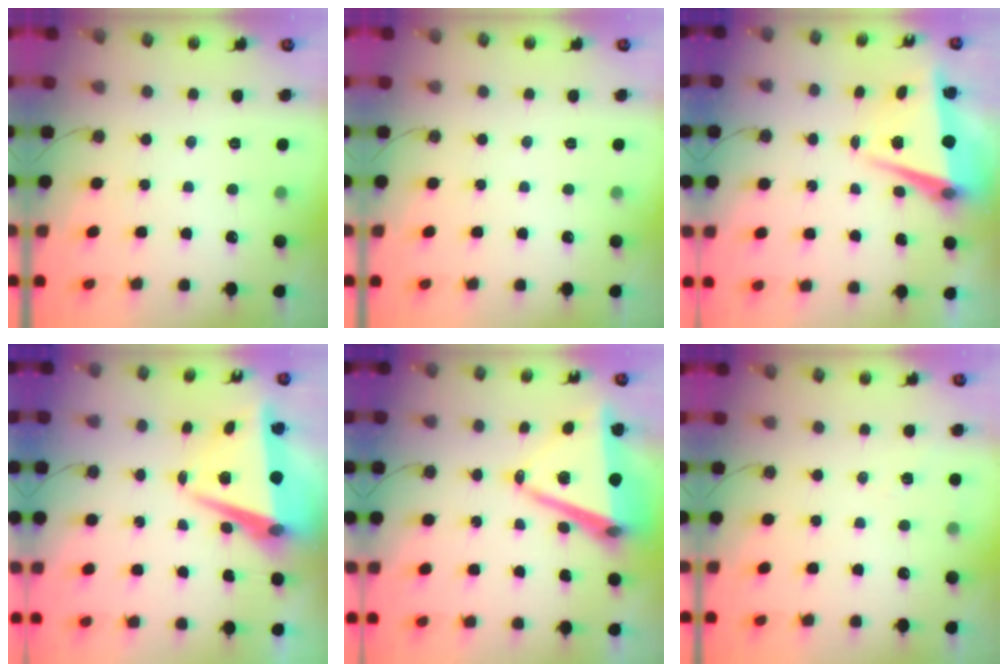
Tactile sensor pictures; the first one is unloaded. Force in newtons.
{"total": 0.0}
{"total": 6.3, "press": 6.1, "slide": 1.6}
{"total": 9.6, "press": 9.3, "slide": 2.7}
{"total": 12.6, "press": 12.0, "slide": 4.0}
{"total": 3.6, "press": 3.4, "slide": 1.3}